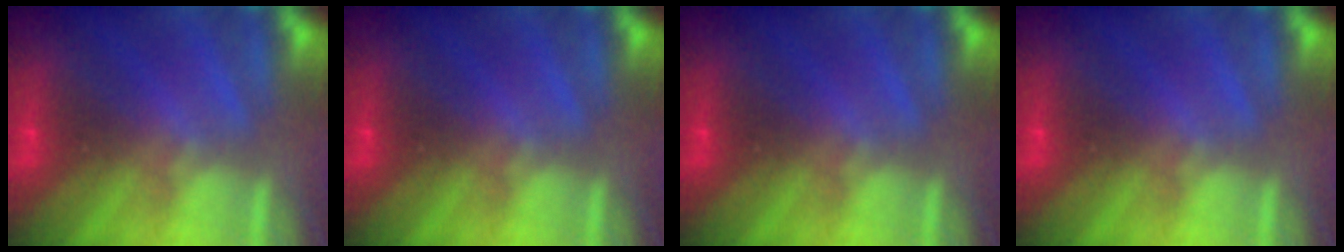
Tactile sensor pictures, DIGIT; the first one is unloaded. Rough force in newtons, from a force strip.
{"total": 0.0}
{"total": 0.0}
{"total": 0.0}